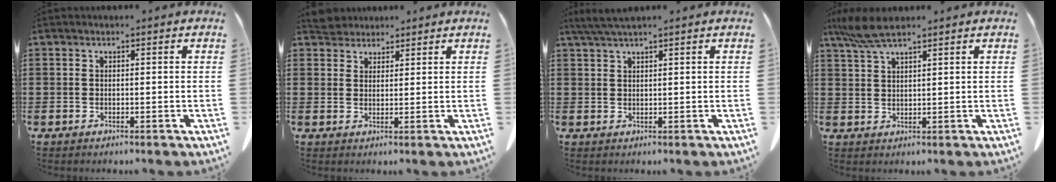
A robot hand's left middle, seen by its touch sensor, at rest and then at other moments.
{"total": 3.4, "force": [3.3, 0.9, 0.2], "torque": [-0.006, -0.007, 0.064]}
{"total": 2.7, "force": [2.1, 0.0, 1.7], "torque": [-0.038, -0.004, 0.042]}
{"total": 5.7, "force": [4.3, 0.8, 3.6], "torque": [-0.080, -0.005, 0.081]}